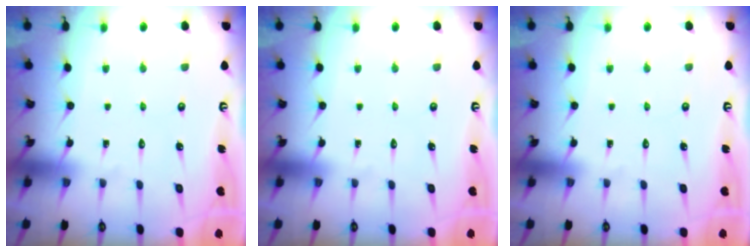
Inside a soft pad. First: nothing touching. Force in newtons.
{"total": 0.0}
{"total": 0.0}